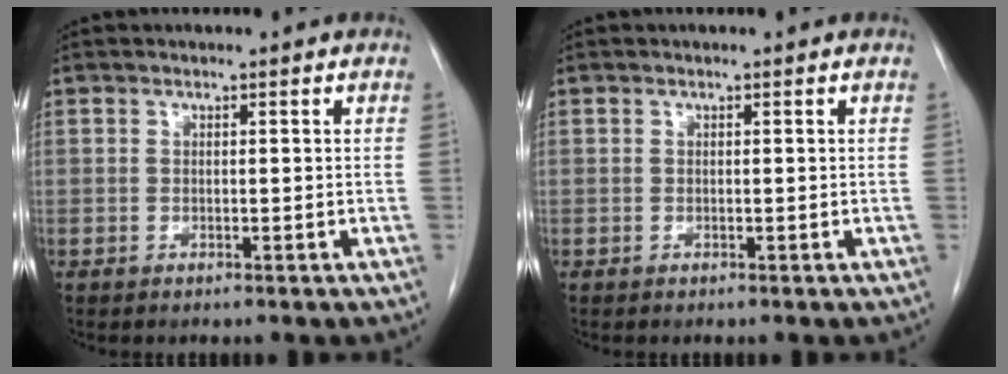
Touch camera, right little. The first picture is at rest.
{"total": 0.0}